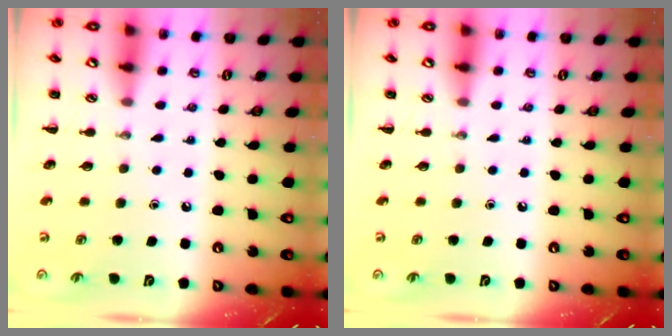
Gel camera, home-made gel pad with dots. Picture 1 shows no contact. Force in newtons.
{"total": 0.0}